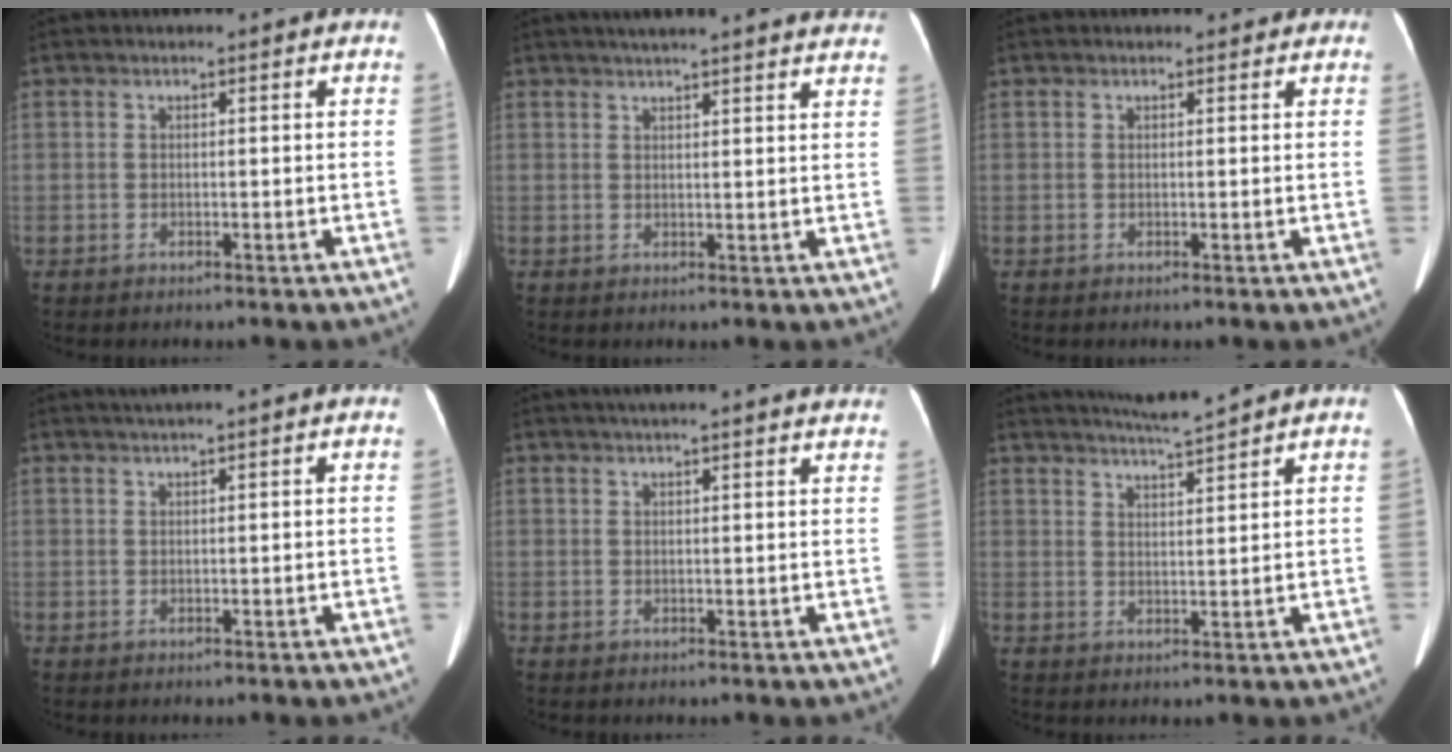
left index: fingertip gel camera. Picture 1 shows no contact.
{"total": 18.8, "force": [17.0, 1.5, 7.8], "torque": [-0.109, 0.016, 0.203]}
{"total": 2.7, "force": [2.1, 1.4, 0.8], "torque": [-0.003, 0.003, 0.015]}
{"total": 2.6, "force": [2.1, -0.7, 1.4], "torque": [-0.019, 0.018, 0.039]}
{"total": 15.2, "force": [13.7, 1.4, 6.4], "torque": [-0.085, 0.029, 0.161]}
{"total": 5.5, "force": [5.1, -1.2, 1.7], "torque": [-0.035, -0.001, 0.089]}